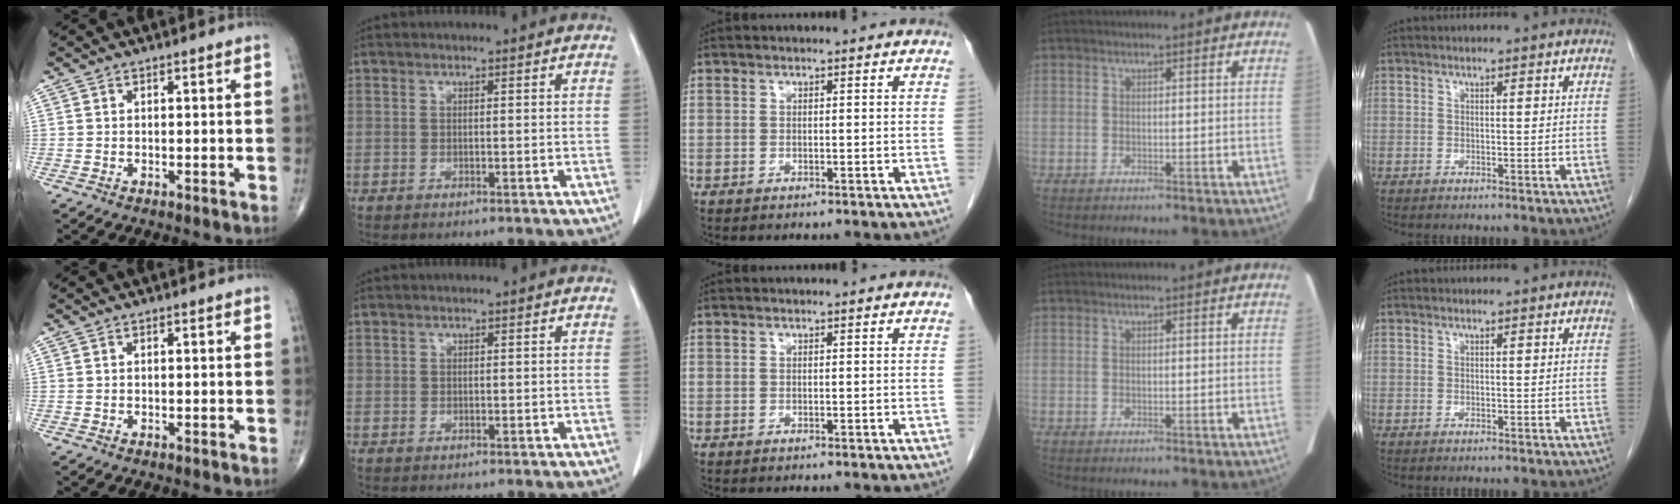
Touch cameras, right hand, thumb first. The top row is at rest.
{"index": {"total": 0.5, "force": [0.3, 0.4, 0.1], "torque": [0.003, -0.001, 0.005]}}